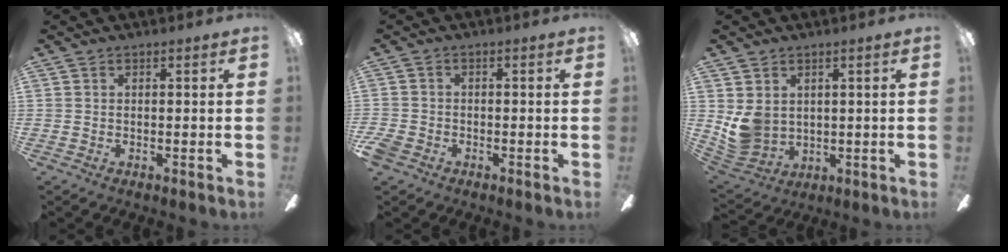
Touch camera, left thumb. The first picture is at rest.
{"total": 2.9, "force": [-1.9, 1.9, 1.2], "torque": [-0.031, 0.006, -0.039]}
{"total": 7.3, "force": [2.0, 6.3, 3.2], "torque": [-0.090, -0.008, 0.041]}